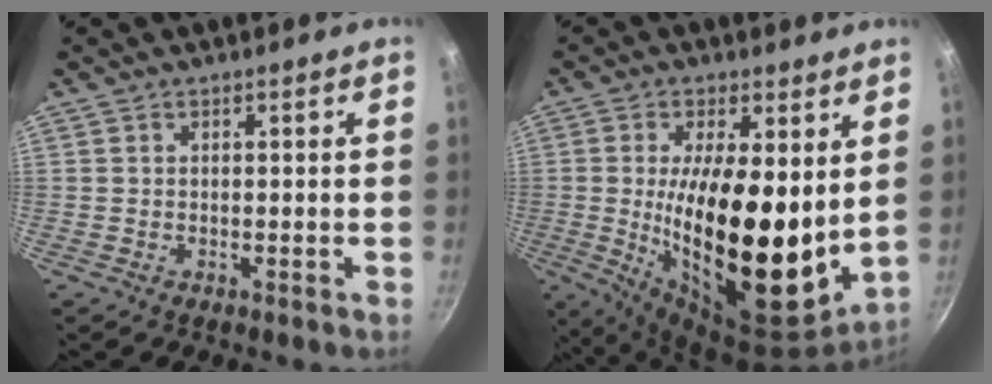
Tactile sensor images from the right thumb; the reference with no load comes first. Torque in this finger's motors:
{"motor_torque": [2.31, 2.70, 2.77, 0.01, 0.83]}